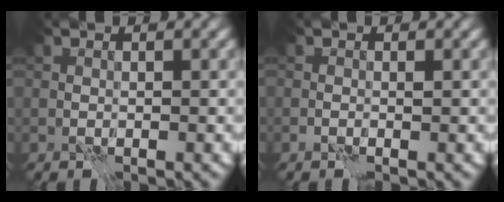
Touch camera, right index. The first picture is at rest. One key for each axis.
{"total": 0.6, "fx": 0.4, "fy": -0.4, "fz": 0.2, "tx": 0.001, "ty": 0.002, "tz": 0.006}